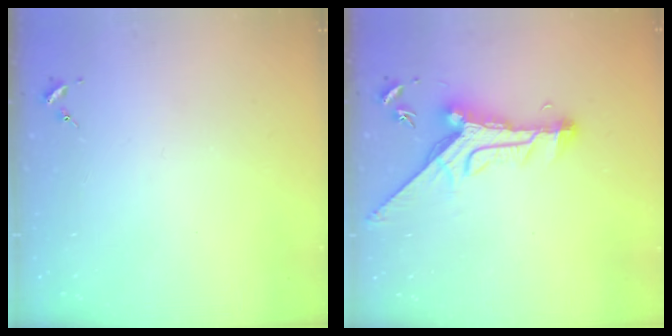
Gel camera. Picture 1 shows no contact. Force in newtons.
{"total": 11.9, "press": 11.8, "slide": 1.7}